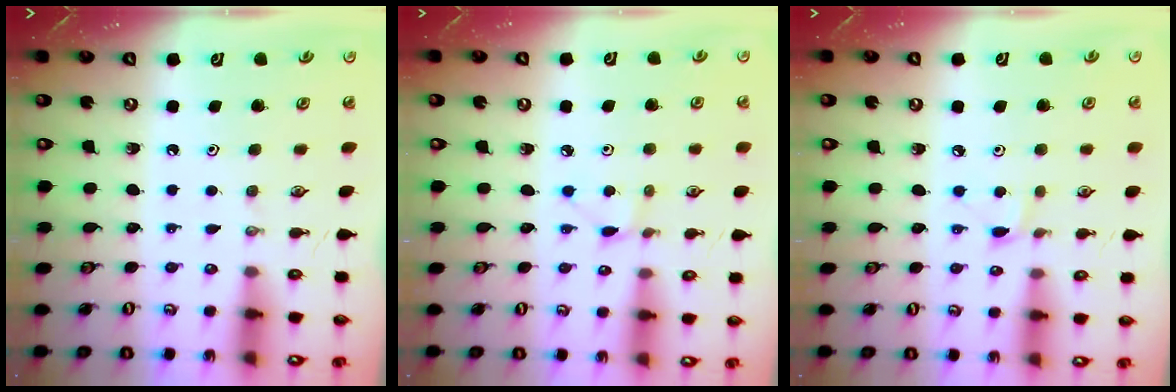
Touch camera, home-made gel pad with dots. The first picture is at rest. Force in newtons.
{"total": 2.5, "press": 2.5, "slide": 0.3}
{"total": 3.7, "press": 3.7, "slide": 0.5}